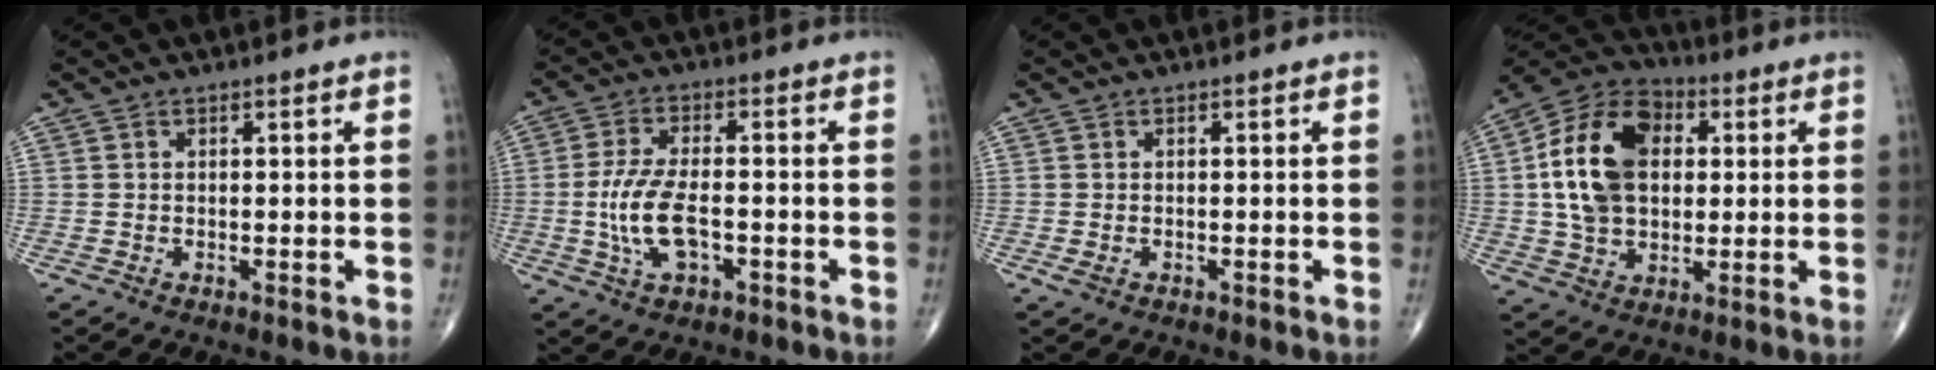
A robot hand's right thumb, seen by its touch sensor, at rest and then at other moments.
{"total": 9.3, "force": [-1.9, 4.3, 8.0], "torque": [-0.170, 0.009, -0.034]}
{"total": 1.2, "force": [-0.4, 0.7, 0.9], "torque": [-0.022, 0.000, -0.005]}
{"total": 17.7, "force": [2.6, 11.9, 12.8], "torque": [-0.216, 0.016, 0.041]}